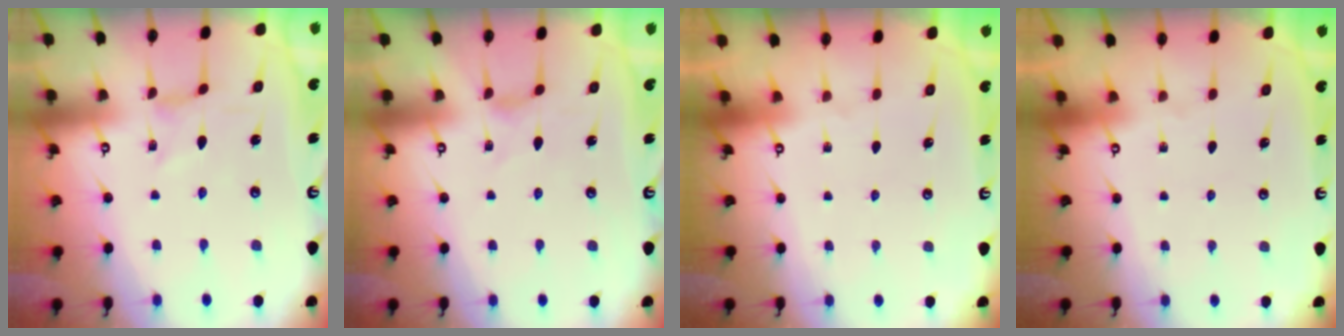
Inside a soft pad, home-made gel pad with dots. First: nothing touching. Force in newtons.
{"total": 1.3, "press": 1.3, "slide": 0.2}
{"total": 0.0}
{"total": 0.0}